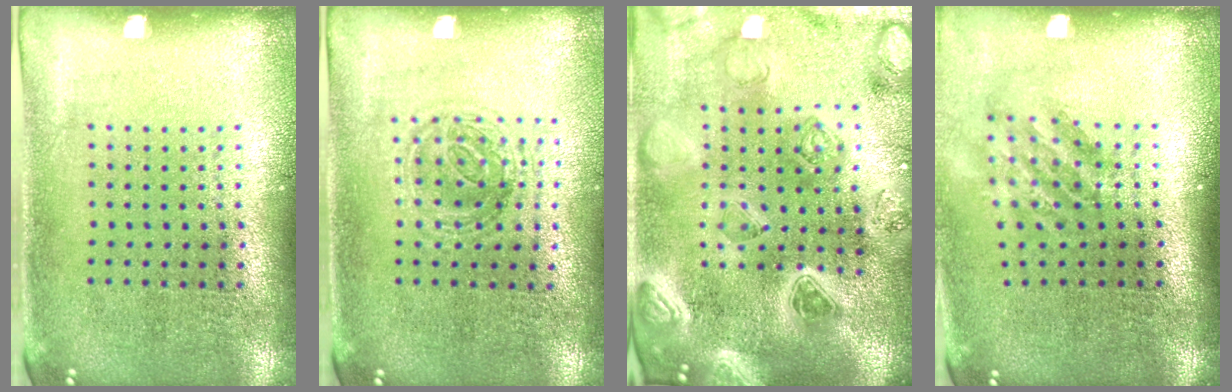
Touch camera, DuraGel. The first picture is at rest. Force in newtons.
{"total": 1.2, "press": 1.1, "slide": 0.5}
{"total": 4.1, "press": 3.7, "slide": 1.7}
{"total": 1.7, "press": 1.2, "slide": 1.2}